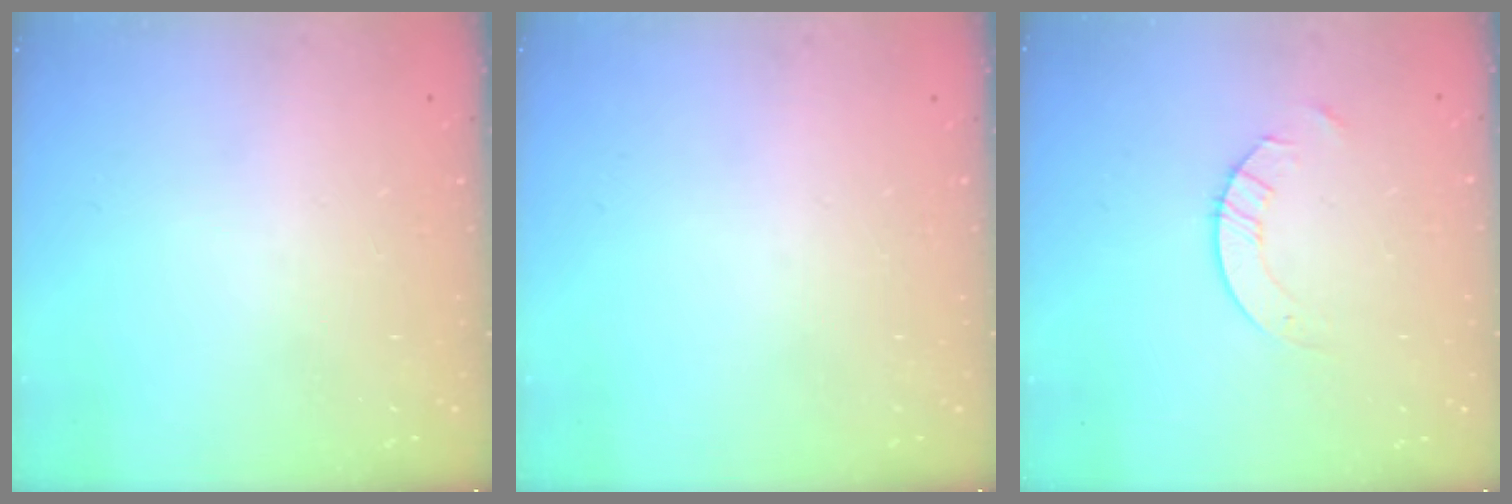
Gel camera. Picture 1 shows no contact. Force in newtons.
{"total": 0.0}
{"total": 2.0, "press": 2.0, "slide": 0.2}